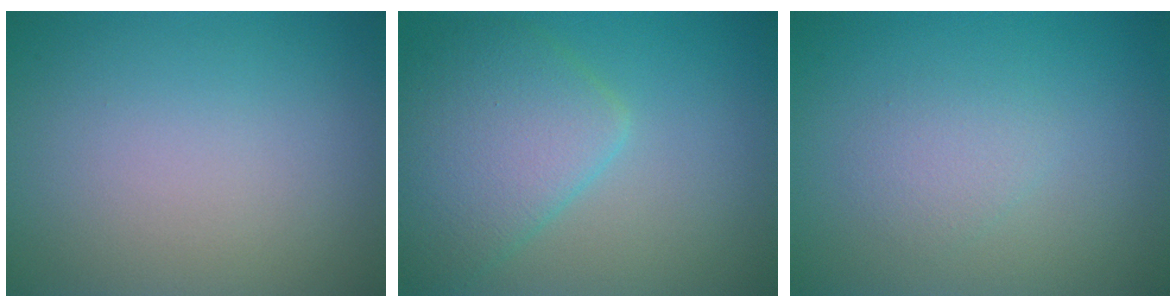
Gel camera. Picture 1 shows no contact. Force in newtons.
{"total": 5.6, "press": 5.6, "slide": 0.3}
{"total": 1.5, "press": 1.5, "slide": 0.1}